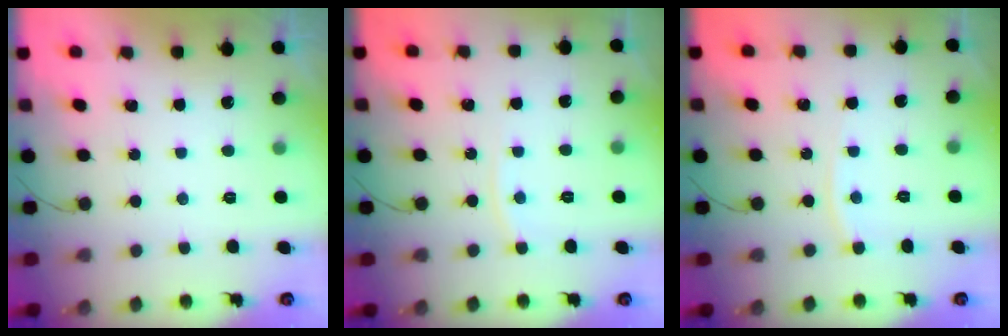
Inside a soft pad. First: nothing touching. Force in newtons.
{"total": 3.0, "press": 3.0, "slide": 0.3}
{"total": 3.3, "press": 3.3, "slide": 0.2}